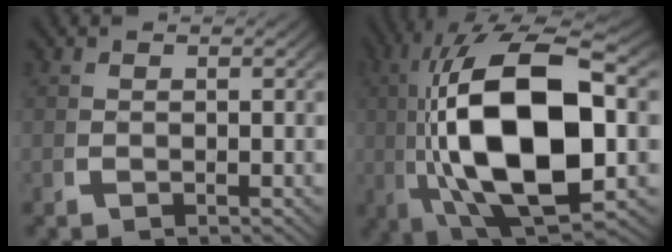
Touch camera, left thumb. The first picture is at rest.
{"total": 20.7, "force": [-0.6, 10.5, 17.9], "torque": [-0.360, -0.051, 0.021]}